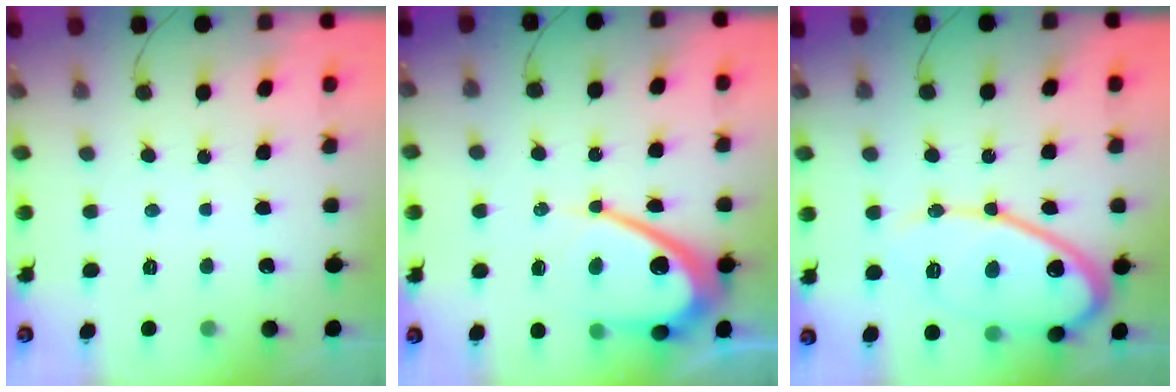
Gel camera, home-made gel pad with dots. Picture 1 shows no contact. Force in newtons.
{"total": 12.5, "press": 12.4, "slide": 1.1}
{"total": 13.8, "press": 13.7, "slide": 1.3}